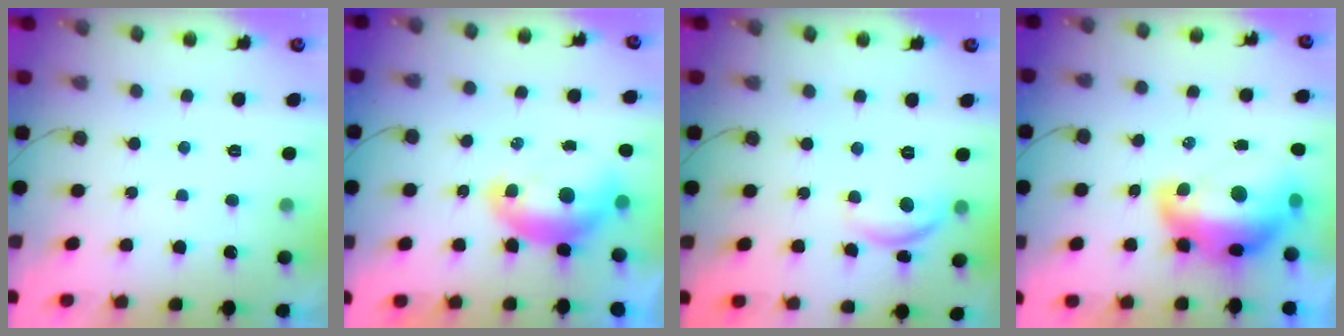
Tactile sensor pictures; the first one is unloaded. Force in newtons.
{"total": 8.1, "press": 8.0, "slide": 0.9}
{"total": 9.3, "press": 9.3, "slide": 0.6}
{"total": 15.1, "press": 15.0, "slide": 1.1}